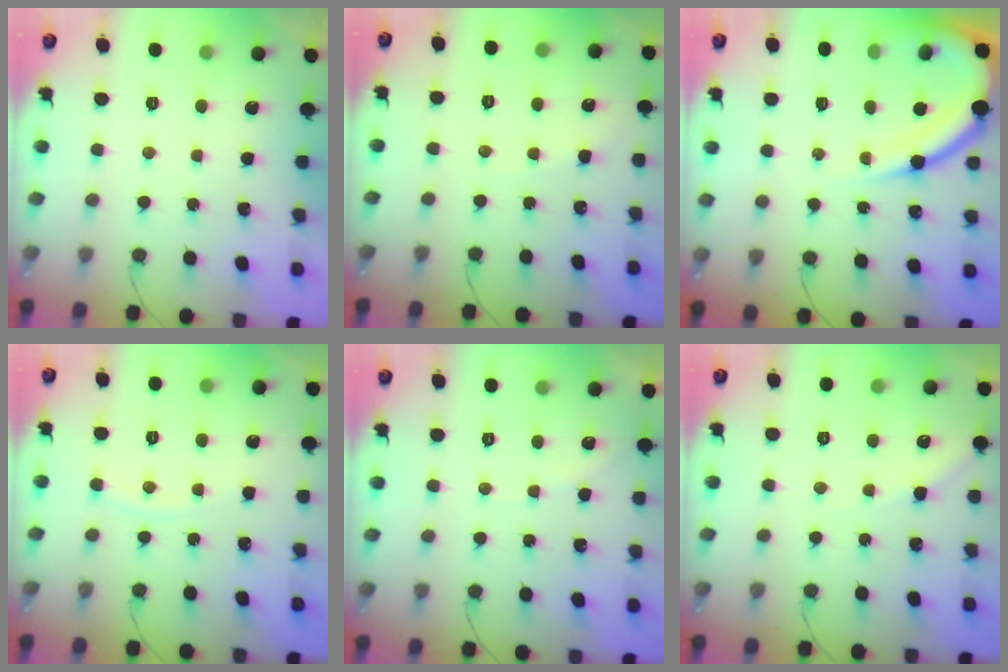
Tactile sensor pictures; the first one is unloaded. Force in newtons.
{"total": 2.9, "press": 2.9, "slide": 0.4}
{"total": 13.0, "press": 13.0, "slide": 1.0}
{"total": 3.3, "press": 3.3, "slide": 0.5}
{"total": 2.8, "press": 2.8, "slide": 0.5}
{"total": 4.4, "press": 4.4, "slide": 0.6}